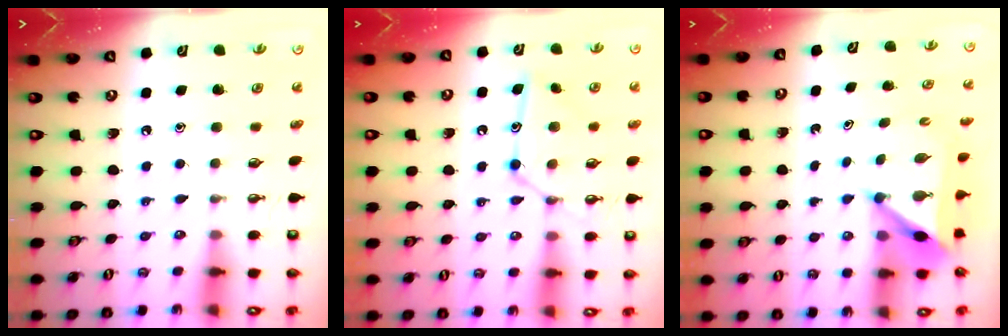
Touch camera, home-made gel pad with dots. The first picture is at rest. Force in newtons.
{"total": 13.4, "press": 13.3, "slide": 1.1}
{"total": 5.4, "press": 5.4, "slide": 0.4}